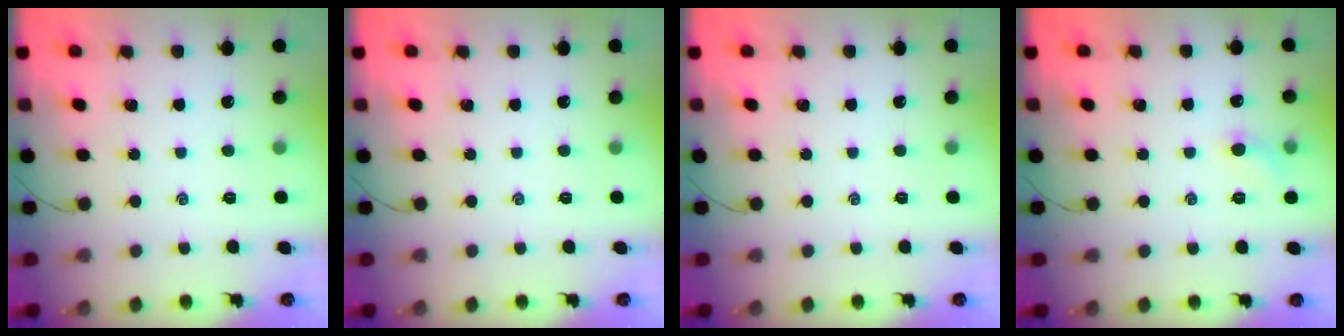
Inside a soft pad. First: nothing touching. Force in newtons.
{"total": 0.0}
{"total": 0.0}
{"total": 4.1, "press": 3.9, "slide": 1.2}